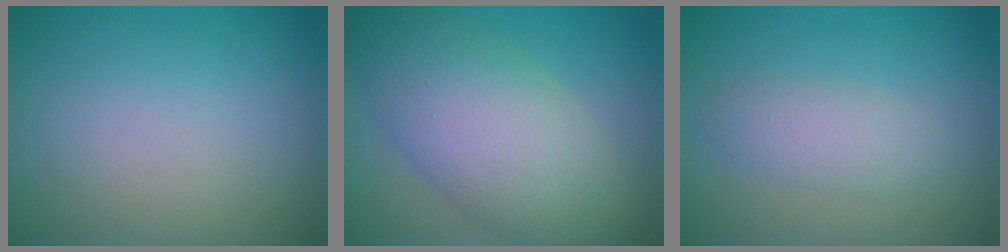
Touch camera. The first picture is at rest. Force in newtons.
{"total": 10.0, "press": 10.0, "slide": 0.4}
{"total": 2.6, "press": 2.6, "slide": 0.1}